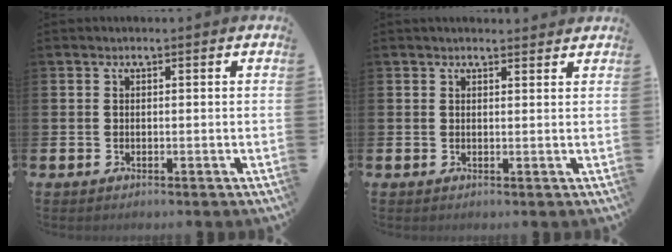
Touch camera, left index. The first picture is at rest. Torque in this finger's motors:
{"motor_torque": [0.68, -1.18, 0.07, -0.02]}